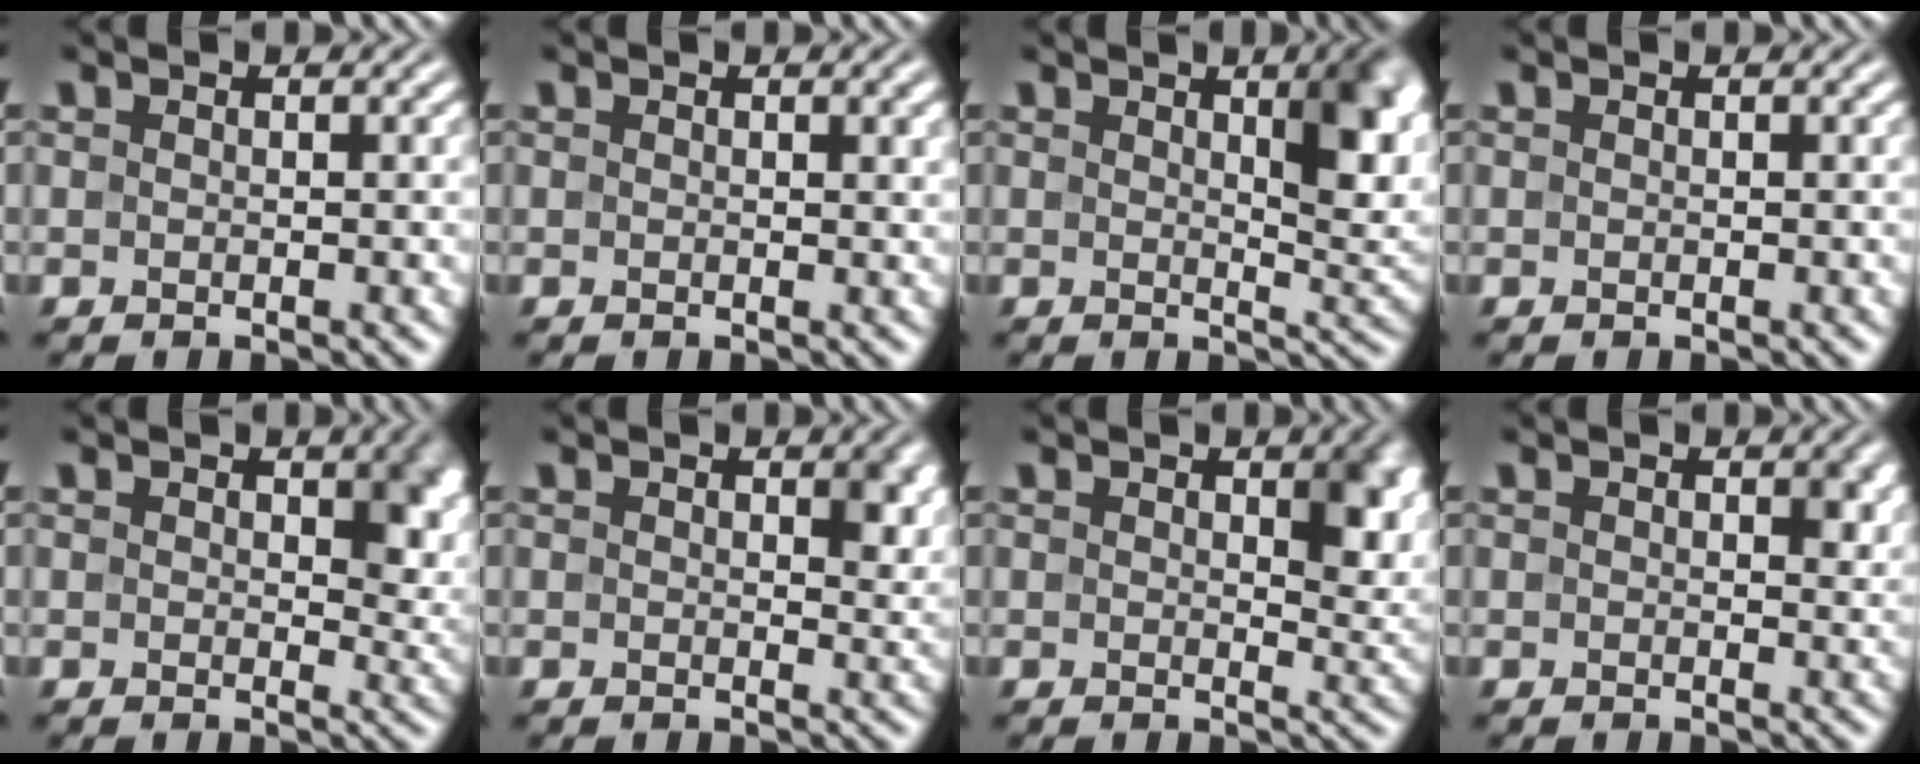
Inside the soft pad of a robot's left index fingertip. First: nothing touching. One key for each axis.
{"total": 1.1, "fx": 0.6, "fy": 0.2, "fz": 0.9, "tx": -0.010, "ty": 0.002, "tz": 0.010}
{"total": 6.4, "fx": 2.2, "fy": 2.1, "fz": 5.6, "tx": -0.061, "ty": -0.003, "tz": 0.037}
{"total": 0.0}
{"total": 4.7, "fx": 1.1, "fy": 2.6, "fz": 3.7, "tx": -0.040, "ty": -0.005, "tz": 0.018}
{"total": 2.7, "fx": 0.8, "fy": 1.5, "fz": 2.1, "tx": -0.021, "ty": -0.005, "tz": 0.015}
{"total": 4.3, "fx": 1.2, "fy": 2.1, "fz": 3.5, "tx": -0.044, "ty": -0.008, "tz": 0.023}
{"total": 2.0, "fx": 0.6, "fy": 1.1, "fz": 1.5, "tx": -0.013, "ty": -0.003, "tz": 0.008}